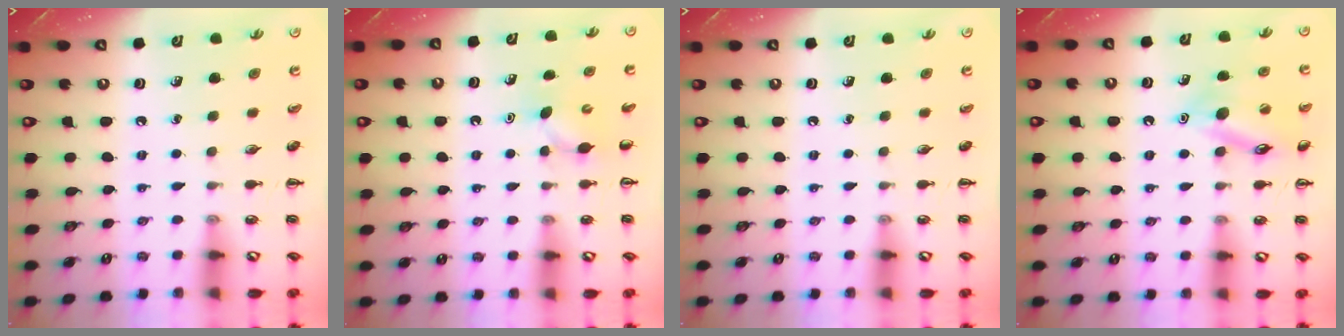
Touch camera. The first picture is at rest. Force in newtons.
{"total": 3.7, "press": 3.4, "slide": 1.3}
{"total": 0.0}
{"total": 13.2, "press": 13.1, "slide": 1.4}